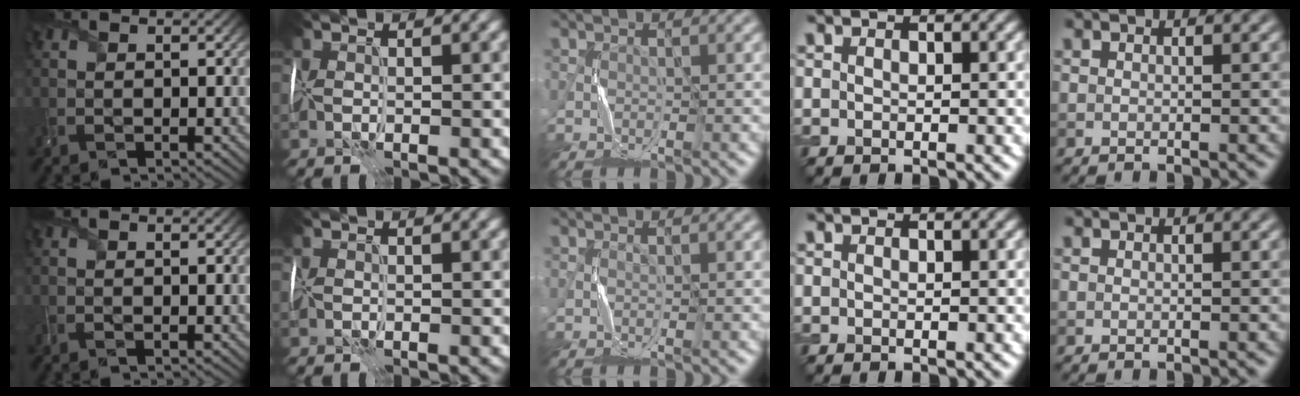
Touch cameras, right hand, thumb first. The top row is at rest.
{"thumb": {"total": 0.8, "force": [-0.3, 0.2, 0.7], "torque": [-0.018, -0.002, -0.006]}, "middle": {"total": 0.5, "force": [0.1, -0.4, 0.2], "torque": [-0.010, 0.002, 0.003]}}